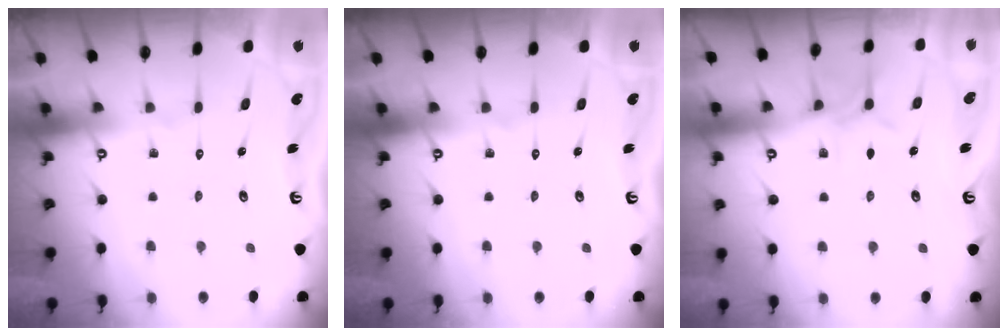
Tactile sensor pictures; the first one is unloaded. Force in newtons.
{"total": 0.0}
{"total": 5.2, "press": 5.1, "slide": 0.6}